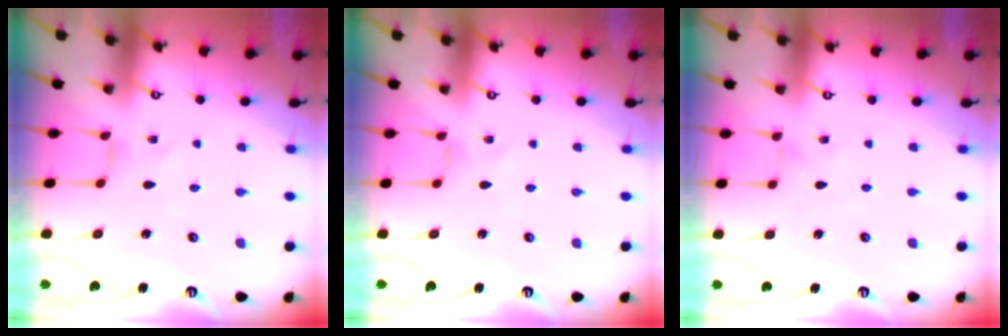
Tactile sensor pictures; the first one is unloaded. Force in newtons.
{"total": 0.0}
{"total": 0.9, "press": 0.9, "slide": 0.3}